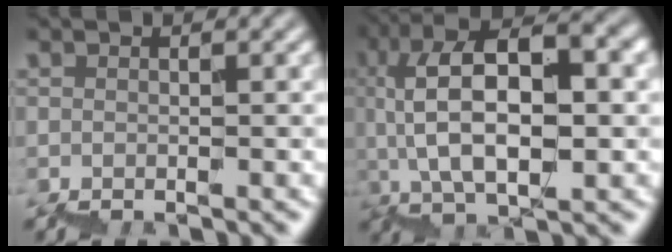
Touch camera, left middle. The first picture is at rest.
{"total": 10.4, "force": [3.2, 3.7, 9.2], "torque": [-0.166, 0.026, 0.054]}